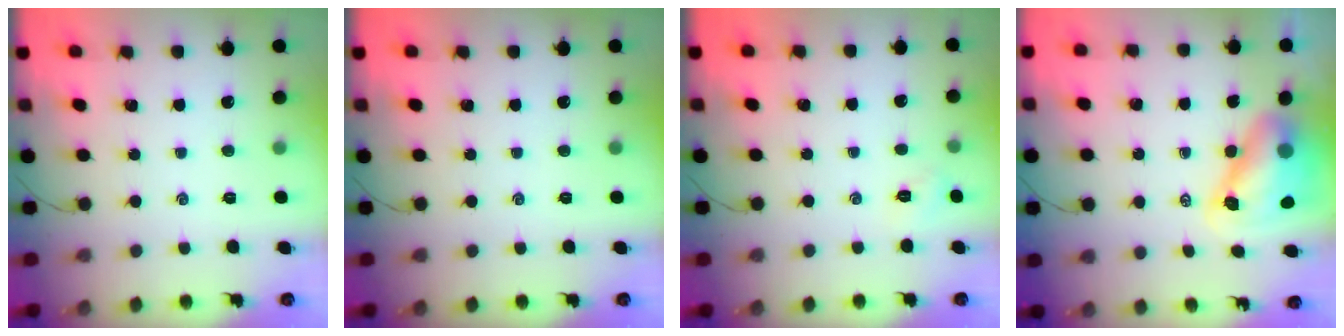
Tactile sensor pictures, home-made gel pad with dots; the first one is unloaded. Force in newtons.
{"total": 0.0}
{"total": 2.5, "press": 2.4, "slide": 0.7}
{"total": 9.9, "press": 9.5, "slide": 2.7}